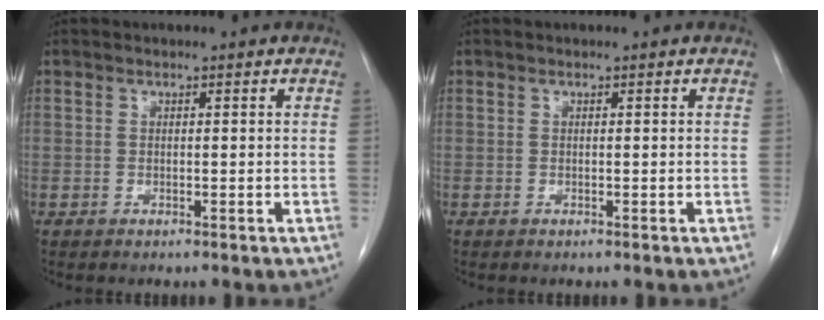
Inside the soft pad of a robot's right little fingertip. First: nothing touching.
{"total": 0.0}